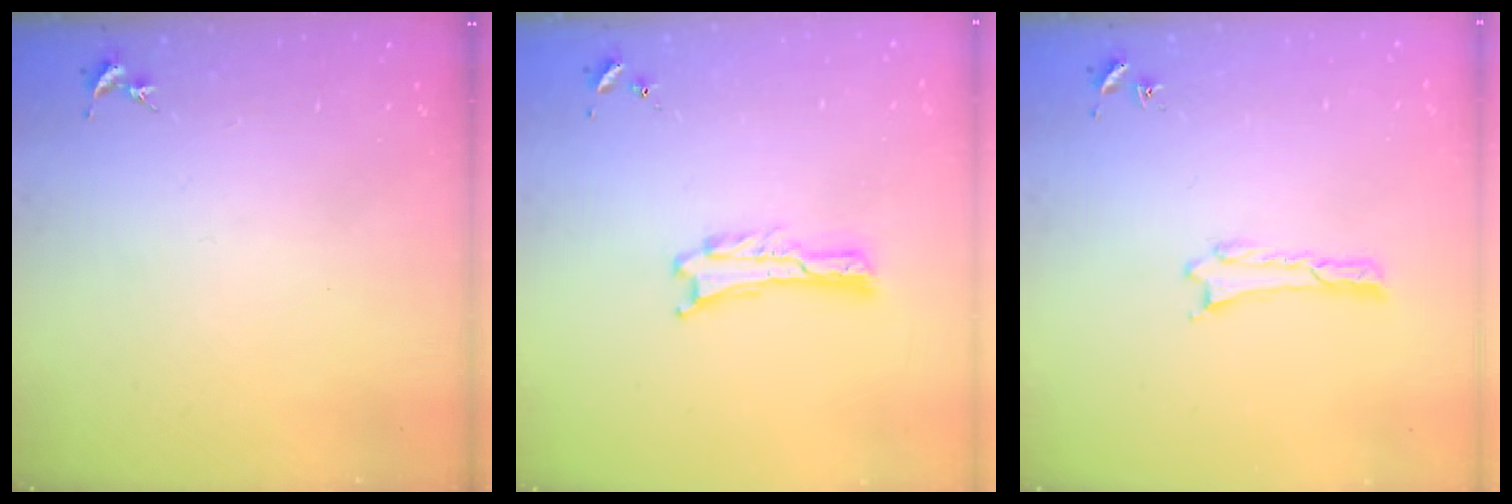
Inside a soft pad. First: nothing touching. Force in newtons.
{"total": 0.0}
{"total": 0.0}